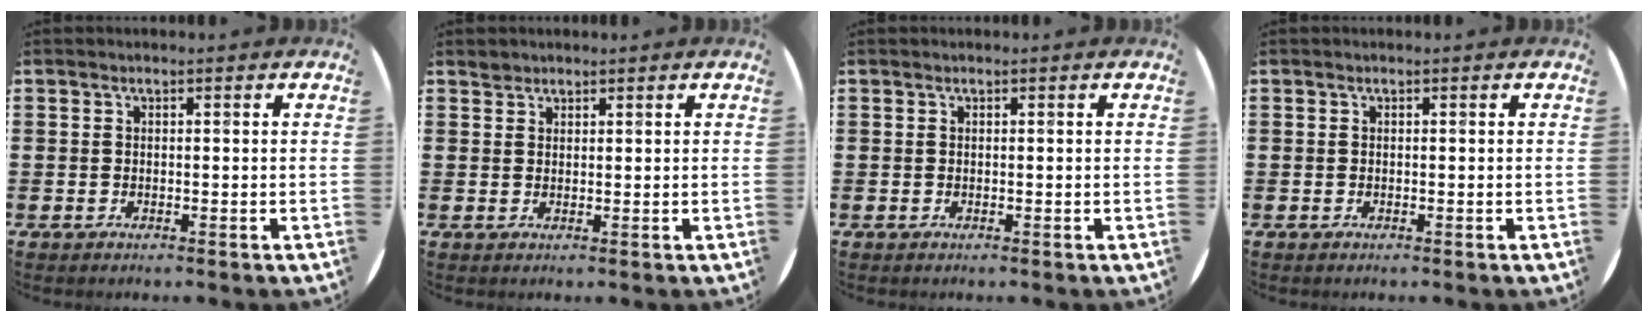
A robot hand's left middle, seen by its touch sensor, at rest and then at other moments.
{"total": 1.2, "force": [1.1, 0.5, 0.0], "torque": [0.006, -0.002, 0.021]}
{"total": 0.0}
{"total": 0.0}